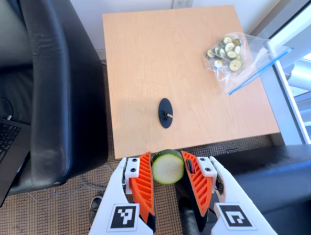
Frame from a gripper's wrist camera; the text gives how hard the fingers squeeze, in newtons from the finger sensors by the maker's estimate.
{"total": 10.4, "left": 10.6, "right": 10.3}